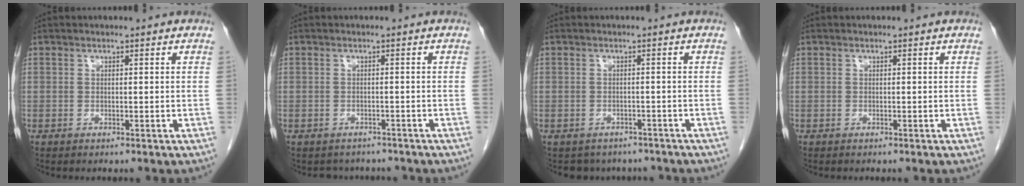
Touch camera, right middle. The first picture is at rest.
{"total": 3.6, "force": [-3.2, 1.6, 0.0], "torque": [-0.002, 0.004, -0.042]}
{"total": 5.8, "force": [-5.0, 3.0, 0.4], "torque": [0.004, 0.008, -0.056]}
{"total": 0.0}